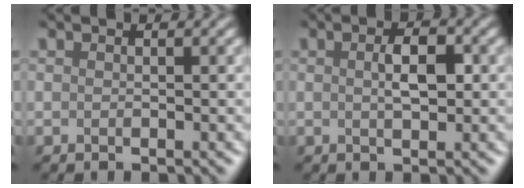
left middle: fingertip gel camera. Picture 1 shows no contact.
{"total": 1.1, "force": [-0.2, -0.8, 0.7], "torque": [-0.045, 0.002, 0.019]}